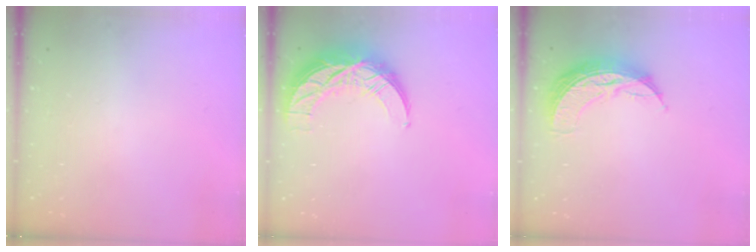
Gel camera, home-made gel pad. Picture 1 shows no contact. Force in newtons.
{"total": 11.8, "press": 11.8, "slide": 0.8}
{"total": 9.9, "press": 9.9, "slide": 0.6}